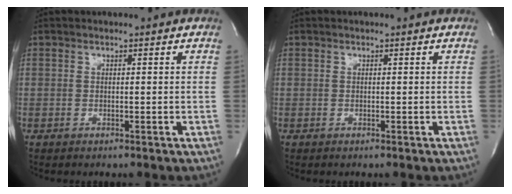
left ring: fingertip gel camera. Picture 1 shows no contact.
{"total": 0.0}